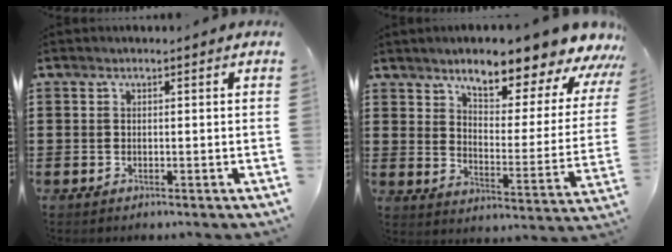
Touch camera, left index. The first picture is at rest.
{"total": 9.1, "force": [8.2, 1.3, 3.7], "torque": [-0.076, -0.066, 0.134]}